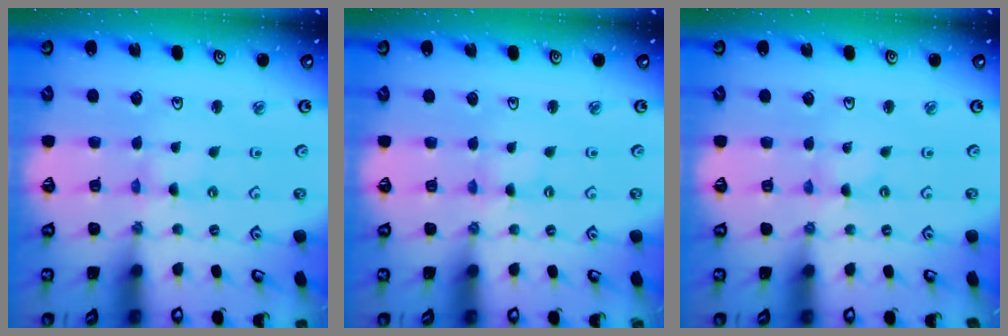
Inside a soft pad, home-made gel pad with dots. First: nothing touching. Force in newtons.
{"total": 0.0}
{"total": 0.0}